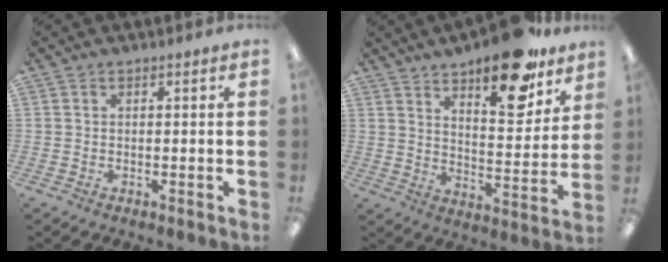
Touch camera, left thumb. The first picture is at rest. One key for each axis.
{"total": 19.4, "fx": 13.8, "fy": 7.3, "fz": 11.5, "tx": -0.153, "ty": -0.084, "tz": 0.224}